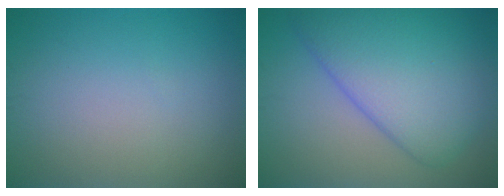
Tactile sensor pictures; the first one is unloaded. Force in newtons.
{"total": 9.0, "press": 8.9, "slide": 0.5}